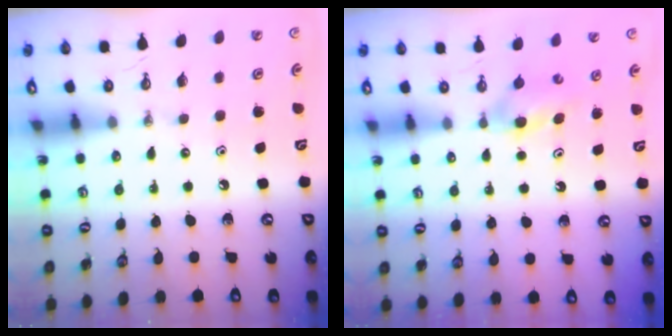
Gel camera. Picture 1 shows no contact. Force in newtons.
{"total": 3.6, "press": 3.5, "slide": 0.8}